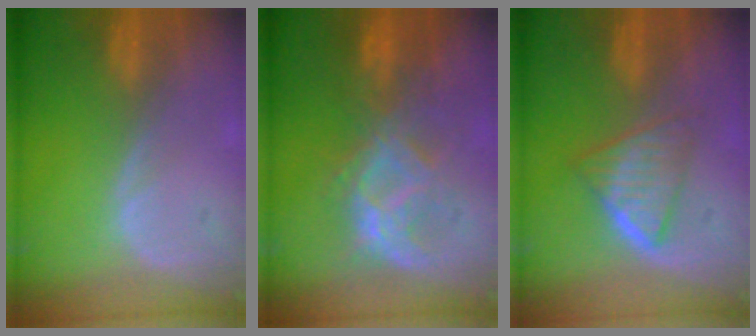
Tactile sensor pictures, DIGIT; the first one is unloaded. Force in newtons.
{"total": 7.7, "press": 7.6, "slide": 0.7}
{"total": 6.5, "press": 5.5, "slide": 3.5}